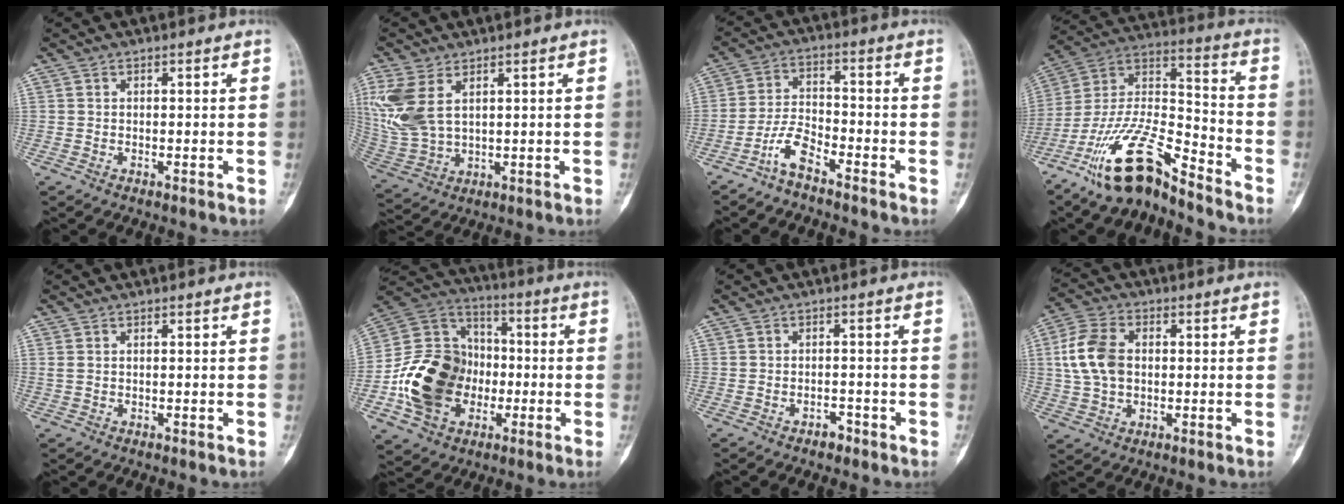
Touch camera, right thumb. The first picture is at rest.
{"total": 11.6, "force": [4.2, 6.5, 8.7], "torque": [-0.210, -0.006, 0.102]}
{"total": 5.5, "force": [-4.2, 1.7, 3.1], "torque": [-0.062, 0.033, -0.090]}
{"total": 16.8, "force": [-12.4, 4.8, 10.4], "torque": [-0.194, 0.084, -0.235]}
{"total": 1.0, "force": [0.3, 0.6, 0.8], "torque": [-0.025, 0.008, 0.014]}
{"total": 19.8, "force": [-4.3, 15.6, 11.3], "torque": [-0.176, 0.041, -0.073]}
{"total": 1.8, "force": [-1.3, 1.0, 0.6], "torque": [-0.009, 0.009, -0.019]}
{"total": 10.3, "force": [1.0, 7.0, 7.5], "torque": [-0.150, 0.010, 0.018]}